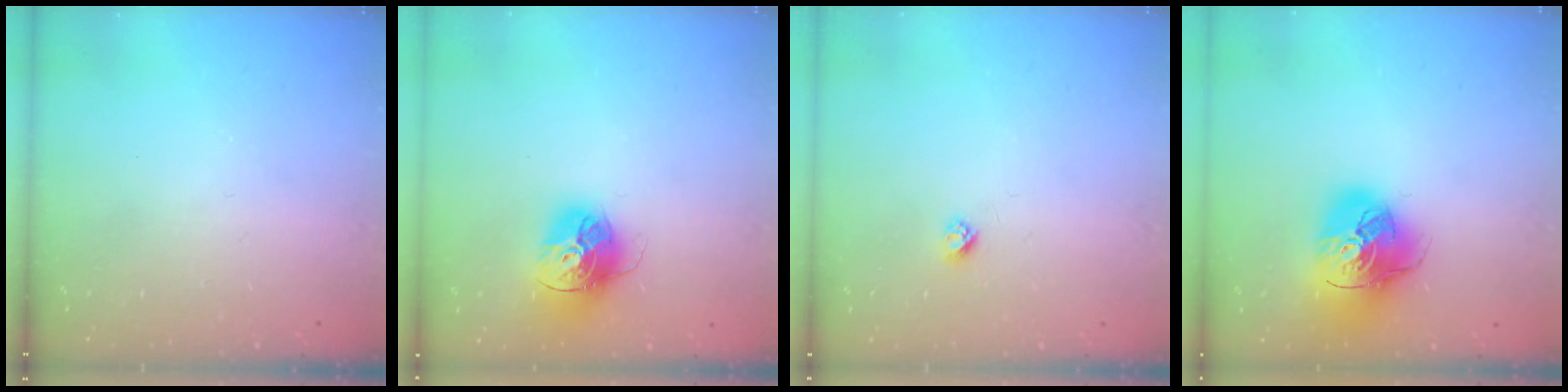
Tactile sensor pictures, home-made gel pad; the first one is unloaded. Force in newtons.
{"total": 14.9, "press": 14.9, "slide": 1.6}
{"total": 2.7, "press": 2.6, "slide": 0.3}
{"total": 17.1, "press": 17.0, "slide": 2.5}